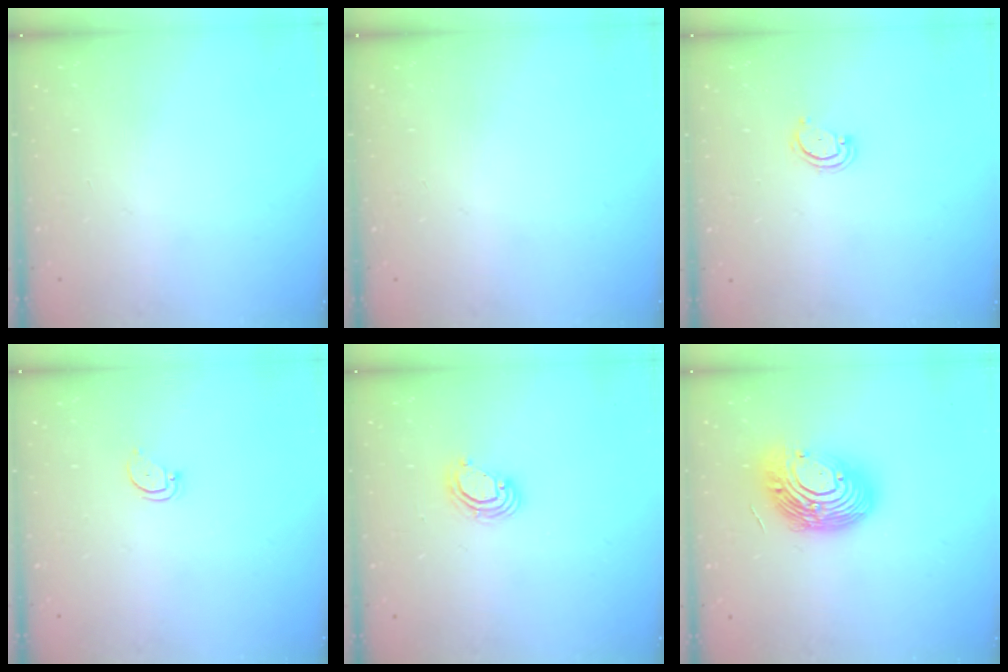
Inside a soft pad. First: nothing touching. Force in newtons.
{"total": 0.0}
{"total": 2.6, "press": 2.6, "slide": 0.3}
{"total": 2.3, "press": 2.3, "slide": 0.2}
{"total": 5.6, "press": 5.6, "slide": 0.3}
{"total": 16.9, "press": 16.8, "slide": 1.6}